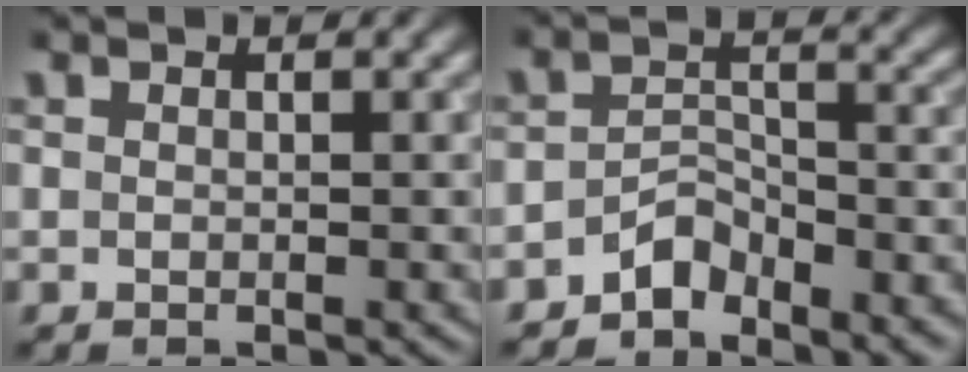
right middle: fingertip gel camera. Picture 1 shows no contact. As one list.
[{"total": 3.9, "force": [-3.1, 1.8, 1.6], "torque": [-0.023, 0.006, -0.060]}]